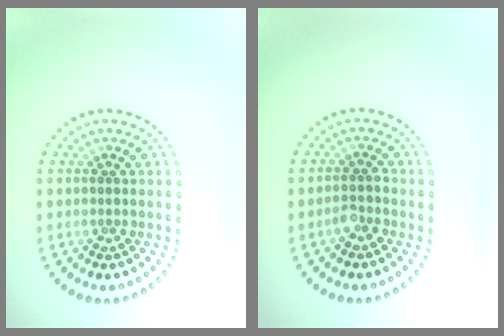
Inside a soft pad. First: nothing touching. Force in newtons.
{"total": 1.6, "press": 1.3, "slide": 0.9}